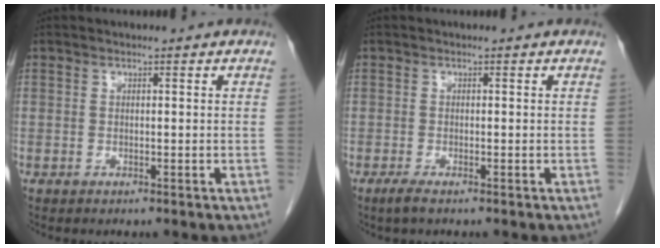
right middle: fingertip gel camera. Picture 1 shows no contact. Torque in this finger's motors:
{"motor_torque": [0.44, -0.04, 0.00, 0.00]}